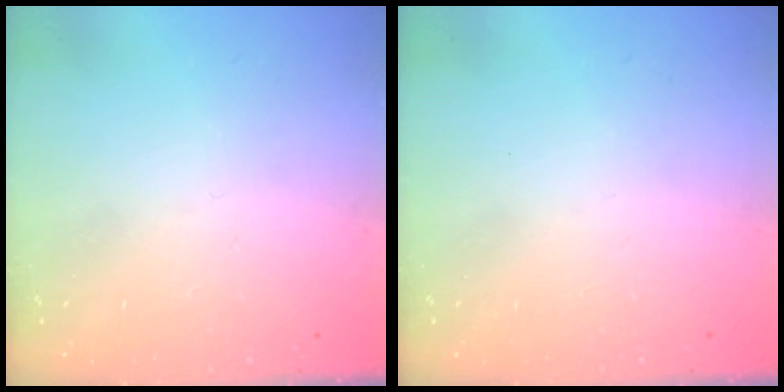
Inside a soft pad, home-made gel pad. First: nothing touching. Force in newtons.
{"total": 0.0}